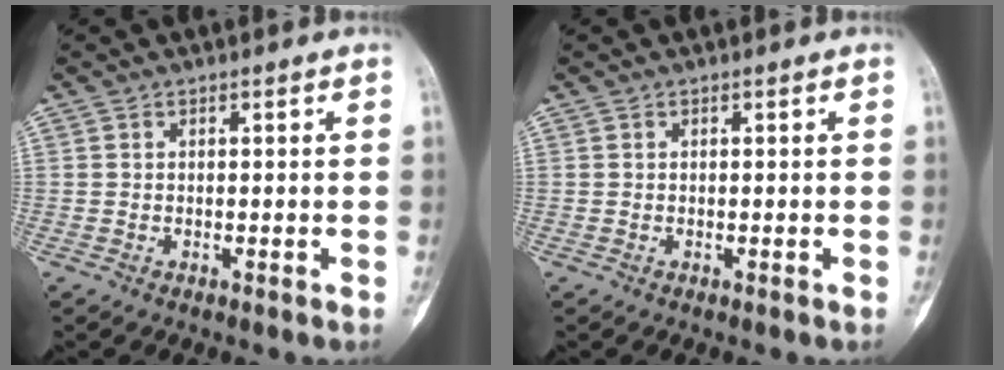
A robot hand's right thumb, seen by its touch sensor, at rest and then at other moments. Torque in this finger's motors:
{"motor_torque": [0.24, 0.22, 0.08, -0.08, 0.04]}